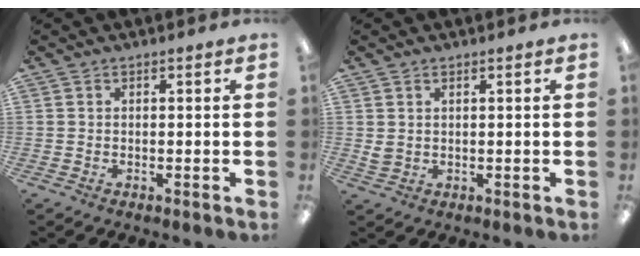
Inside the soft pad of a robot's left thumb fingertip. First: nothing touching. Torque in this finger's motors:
{"motor_torque": [0.11, 0.26, 0.07, -0.46, -0.06]}